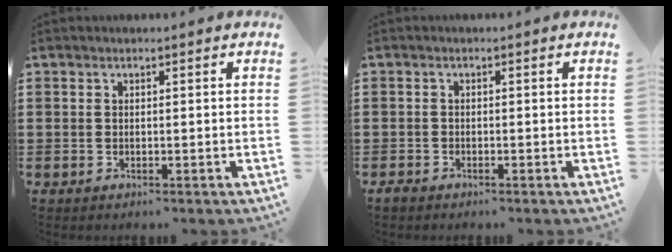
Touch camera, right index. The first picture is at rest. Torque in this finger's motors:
{"motor_torque": [-1.11, 1.03, -1.06, -0.21]}